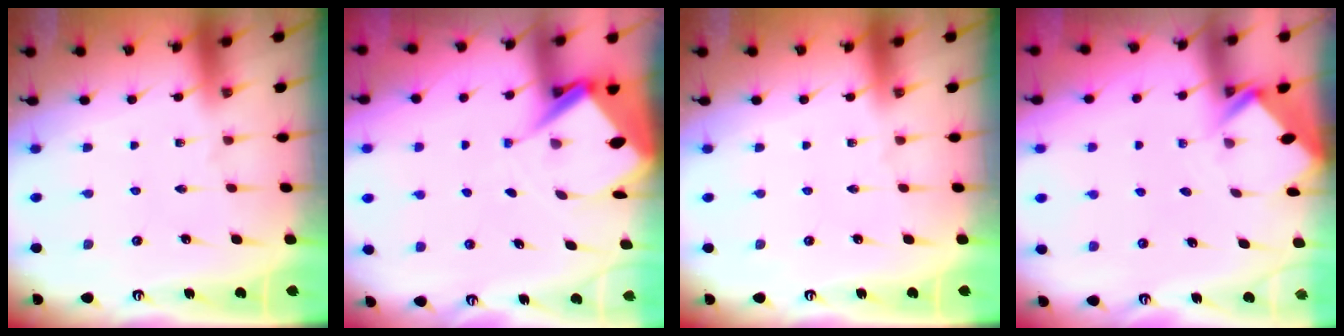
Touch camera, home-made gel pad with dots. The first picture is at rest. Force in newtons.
{"total": 8.2, "press": 8.1, "slide": 0.6}
{"total": 0.0}
{"total": 2.6, "press": 2.6, "slide": 0.2}